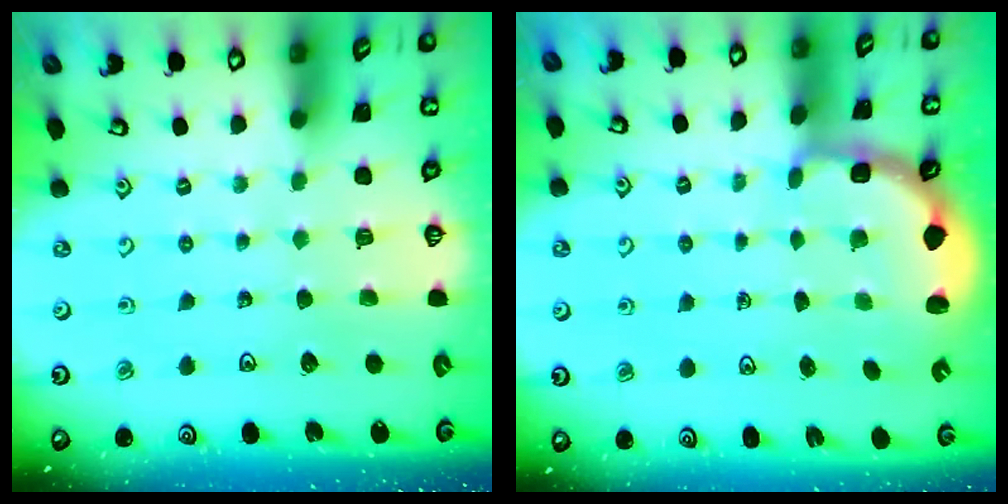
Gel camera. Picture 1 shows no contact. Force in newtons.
{"total": 2.7, "press": 2.1, "slide": 1.7}